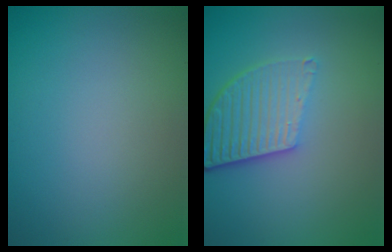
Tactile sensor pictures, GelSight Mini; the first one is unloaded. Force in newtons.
{"total": 5.4, "press": 3.9, "slide": 3.8}